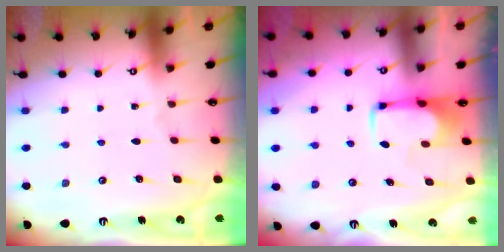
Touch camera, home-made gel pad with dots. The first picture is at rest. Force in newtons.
{"total": 2.0, "press": 2.0, "slide": 0.4}